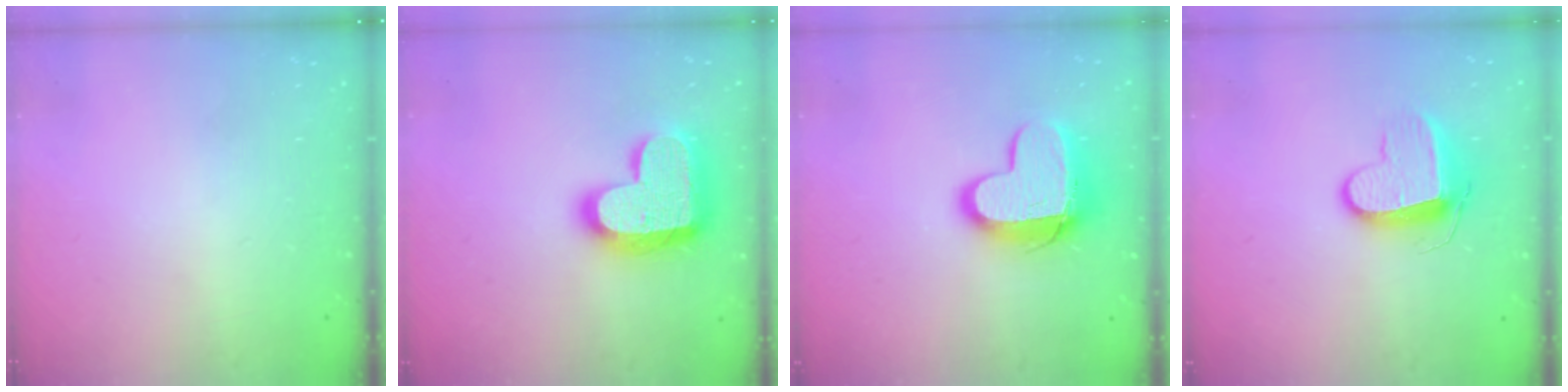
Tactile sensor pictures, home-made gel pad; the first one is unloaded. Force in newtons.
{"total": 21.4, "press": 21.4, "slide": 1.3}
{"total": 12.8, "press": 12.7, "slide": 1.4}
{"total": 10.3, "press": 10.3, "slide": 0.5}